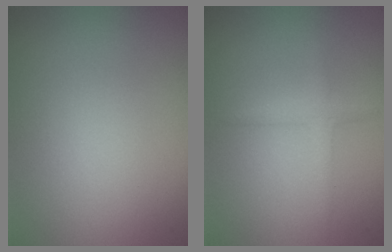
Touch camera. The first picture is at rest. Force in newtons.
{"total": 1.5, "press": 1.5, "slide": 0.1}